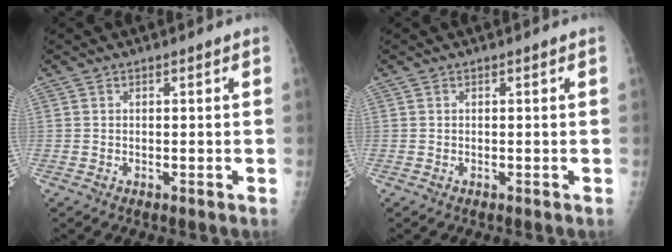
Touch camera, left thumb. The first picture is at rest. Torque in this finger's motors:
{"motor_torque": [0.01, 0.01, -0.02, -0.02, 0.00]}